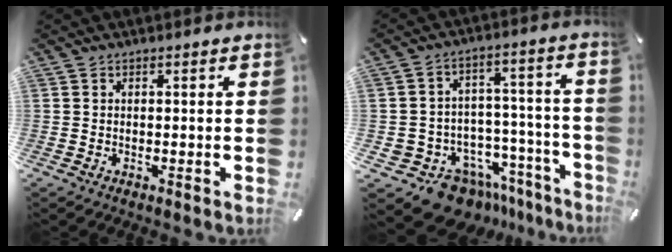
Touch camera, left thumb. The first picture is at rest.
{"total": 13.9, "force": [-9.7, 8.8, 4.7], "torque": [-0.064, 0.056, -0.153]}